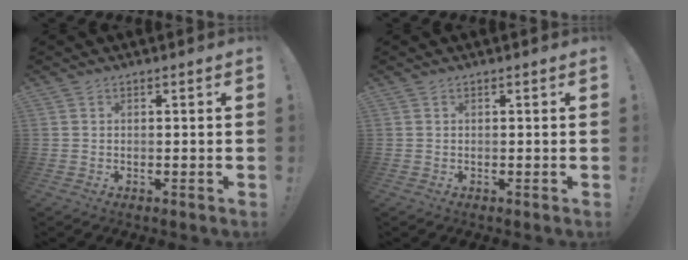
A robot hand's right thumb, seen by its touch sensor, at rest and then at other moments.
{"total": 0.0}